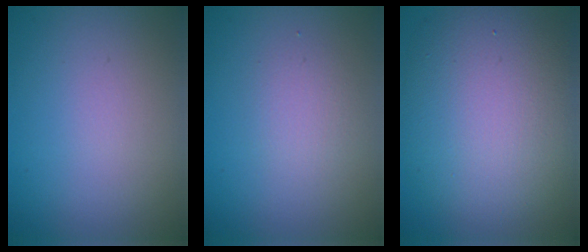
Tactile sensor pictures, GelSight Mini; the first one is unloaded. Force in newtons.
{"total": 1.7, "press": 1.7, "slide": 0.1}
{"total": 10.8, "press": 10.8, "slide": 0.3}